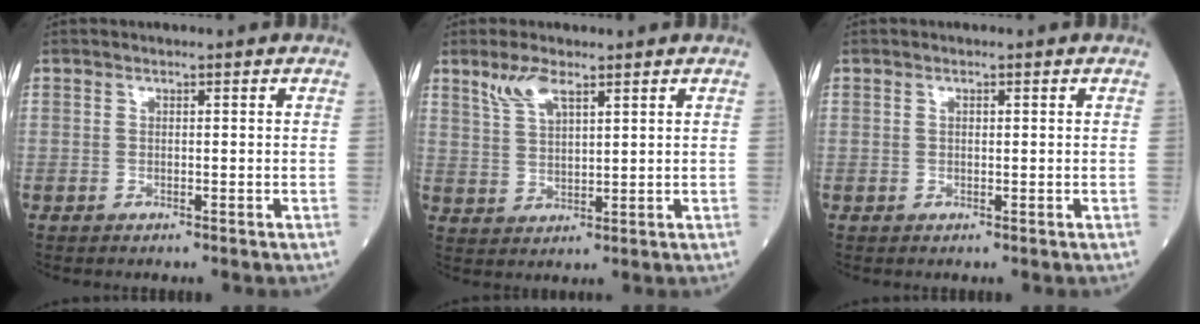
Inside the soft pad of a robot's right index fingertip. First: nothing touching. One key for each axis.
{"total": 5.1, "fx": 3.5, "fy": 1.3, "fz": 3.4, "tx": -0.079, "ty": 0.006, "tz": 0.076}
{"total": 0.6, "fx": 0.3, "fy": 0.2, "fz": 0.5, "tx": -0.012, "ty": 0.001, "tz": 0.007}